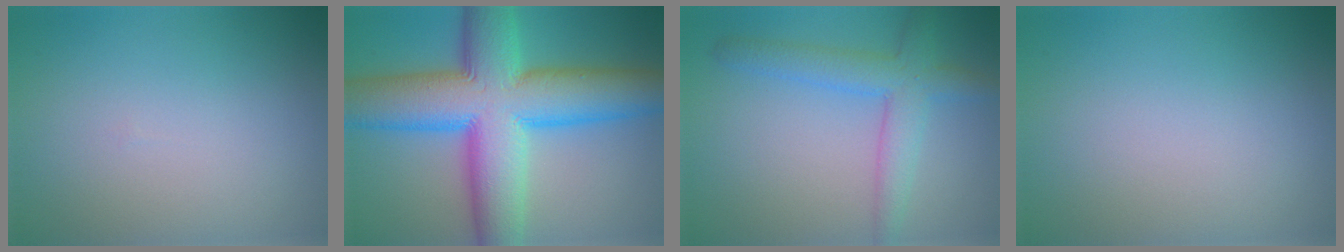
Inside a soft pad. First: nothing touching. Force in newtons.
{"total": 14.2, "press": 14.2, "slide": 0.2}
{"total": 4.2, "press": 4.2, "slide": 0.2}
{"total": 0.0}